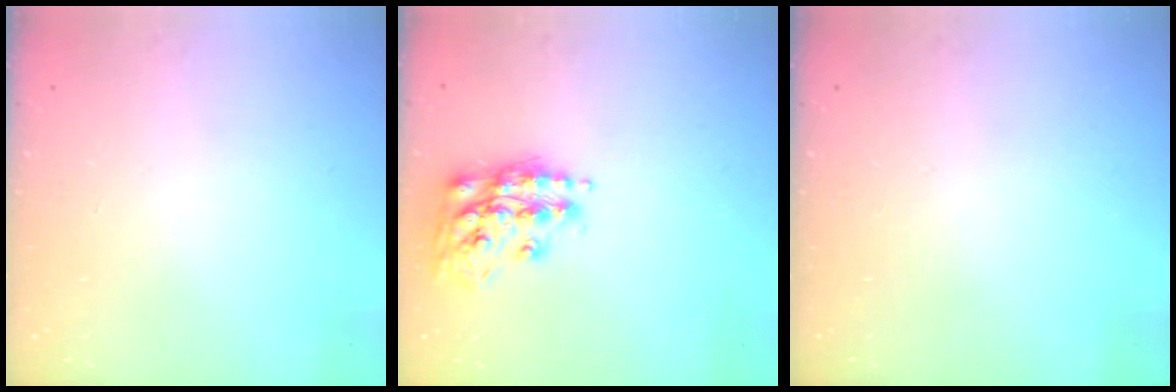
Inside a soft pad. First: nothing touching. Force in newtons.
{"total": 14.8, "press": 14.7, "slide": 1.5}
{"total": 0.0}